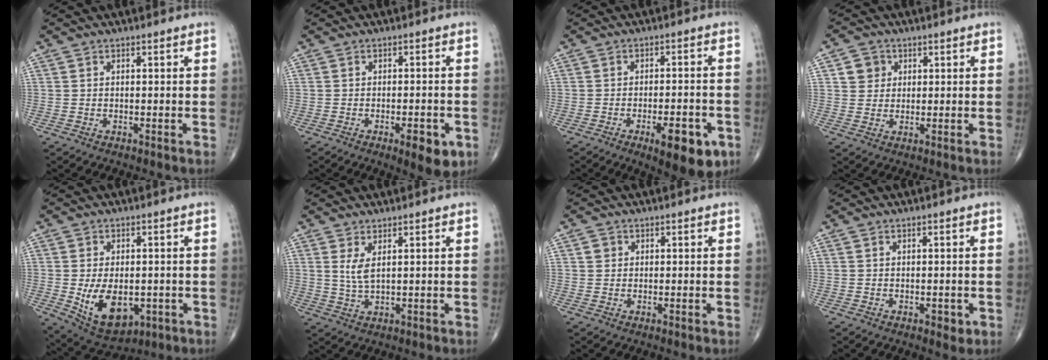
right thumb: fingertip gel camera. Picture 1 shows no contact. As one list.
[{"total": 6.4, "force": [-2.7, 2.2, 5.4], "torque": [-0.065, 0.001, -0.031]}, {"total": 10.7, "force": [-4.8, 3.8, 8.8], "torque": [-0.106, 0.014, -0.060]}, {"total": 4.0, "force": [1.3, 3.7, 1.0], "torque": [0.005, -0.002, 0.018]}, {"total": 11.5, "force": [-2.3, 7.0, 8.9], "torque": [-0.128, -0.007, -0.015]}, {"total": 3.5, "force": [1.3, 1.1, 3.0], "torque": [-0.062, -0.010, 0.034]}, {"total": 1.4, "force": [0.4, 1.3, 0.4], "torque": [0.000, 0.000, 0.003]}, {"total": 1.8, "force": [-0.4, 1.0, 1.4], "torque": [-0.009, -0.001, -0.005]}]